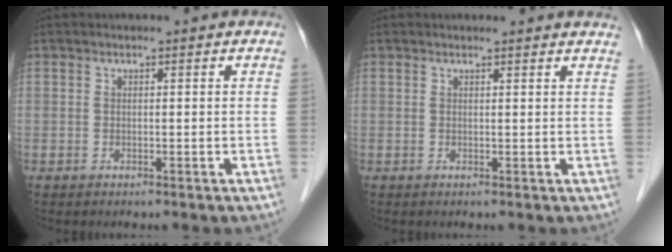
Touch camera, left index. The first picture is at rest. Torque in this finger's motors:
{"motor_torque": [0.36, -0.62, -0.14, -0.02]}